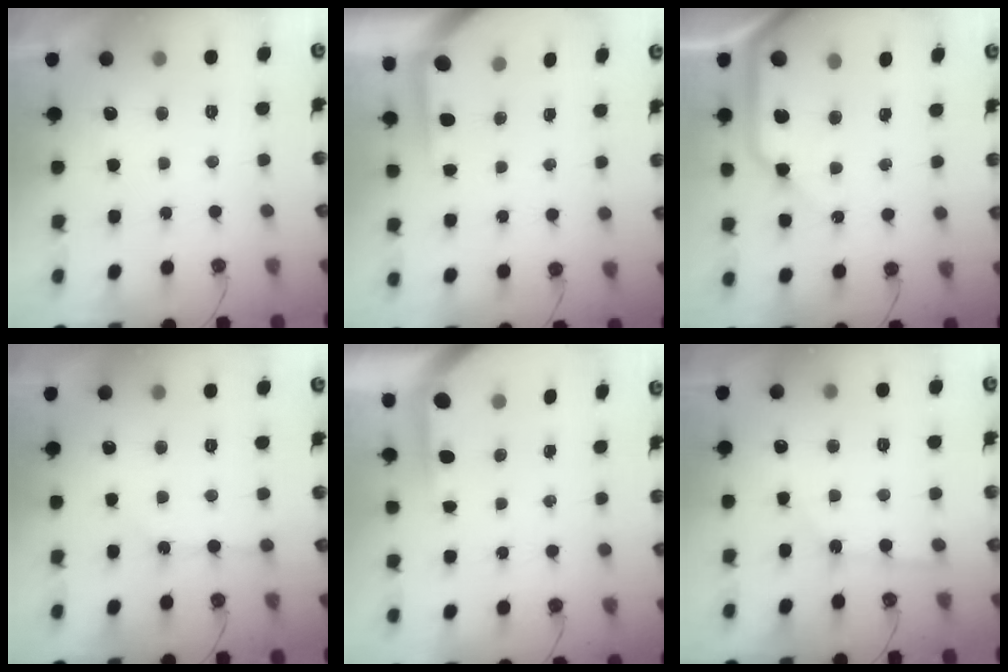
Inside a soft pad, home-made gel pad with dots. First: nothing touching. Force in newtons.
{"total": 3.7, "press": 3.6, "slide": 0.4}
{"total": 12.3, "press": 12.3, "slide": 1.2}
{"total": 2.1, "press": 2.0, "slide": 0.3}
{"total": 3.9, "press": 3.8, "slide": 0.4}
{"total": 4.6, "press": 4.5, "slide": 0.7}